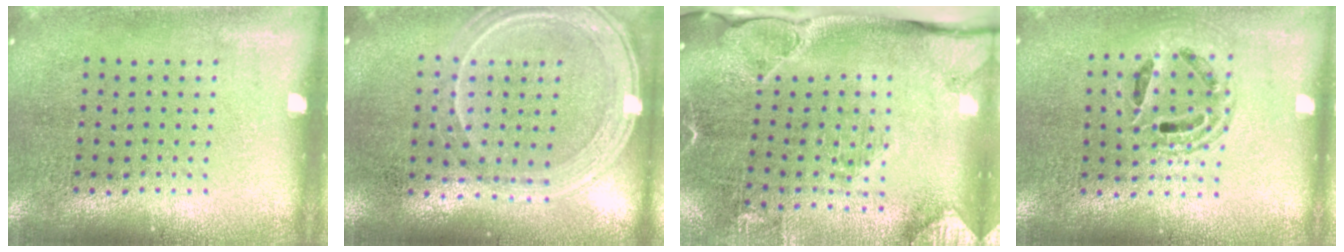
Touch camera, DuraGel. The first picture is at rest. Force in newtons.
{"total": 1.2, "press": 1.2, "slide": 0.4}
{"total": 3.0, "press": 2.3, "slide": 1.9}
{"total": 1.4, "press": 1.2, "slide": 0.7}